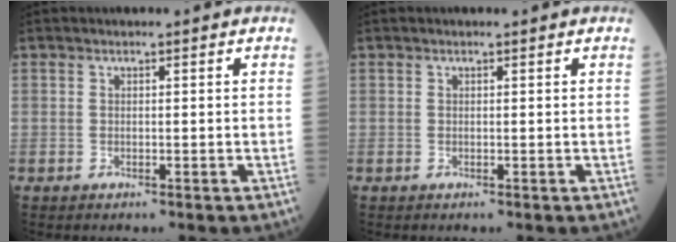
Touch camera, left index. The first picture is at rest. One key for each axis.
{"total": 0.0}